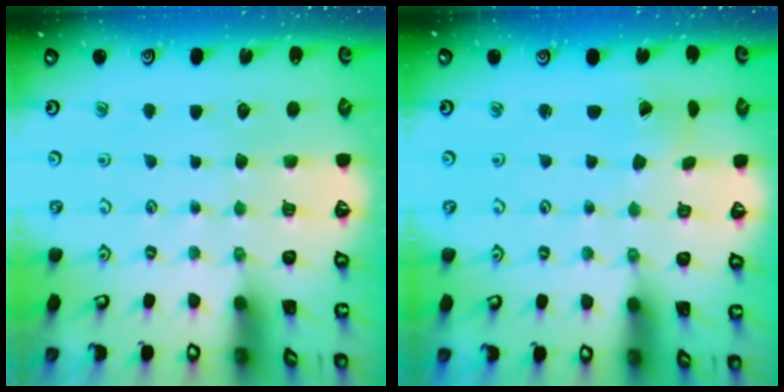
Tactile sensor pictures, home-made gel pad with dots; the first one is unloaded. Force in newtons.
{"total": 0.0}